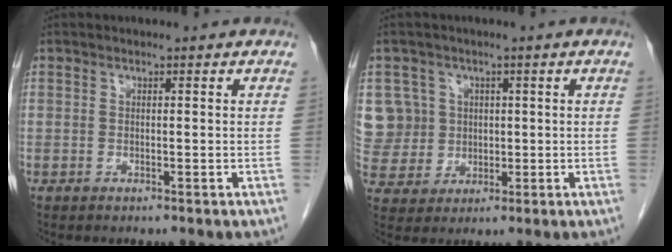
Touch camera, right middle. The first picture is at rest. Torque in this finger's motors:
{"motor_torque": [0.29, 0.01, -0.01, -0.01]}